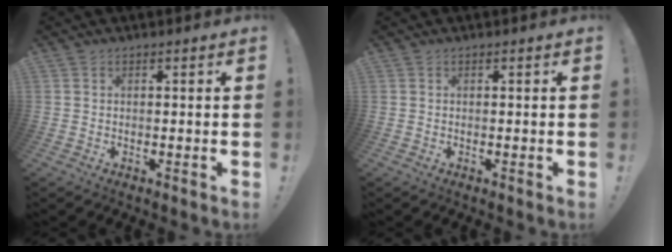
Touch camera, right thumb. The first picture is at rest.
{"total": 0.0}